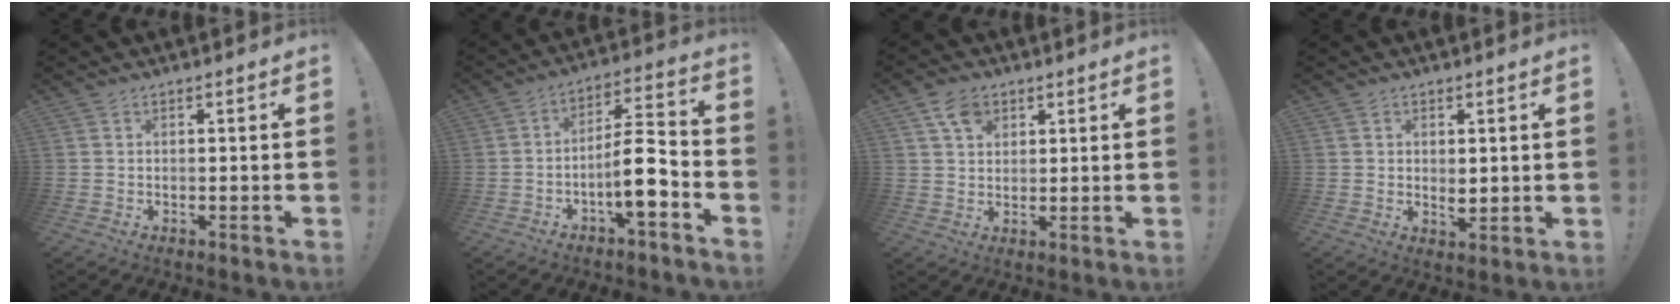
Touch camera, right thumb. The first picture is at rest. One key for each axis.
{"total": 12.3, "fx": -4.6, "fy": 3.4, "fz": 10.9, "tx": -0.174, "ty": 0.023, "tz": -0.076}
{"total": 6.3, "fx": 3.4, "fy": 4.5, "fz": 2.9, "tx": -0.039, "ty": -0.009, "tz": 0.061}
{"total": 2.9, "fx": 0.5, "fy": 2.2, "fz": 1.8, "tx": -0.015, "ty": -0.006, "tz": 0.007}